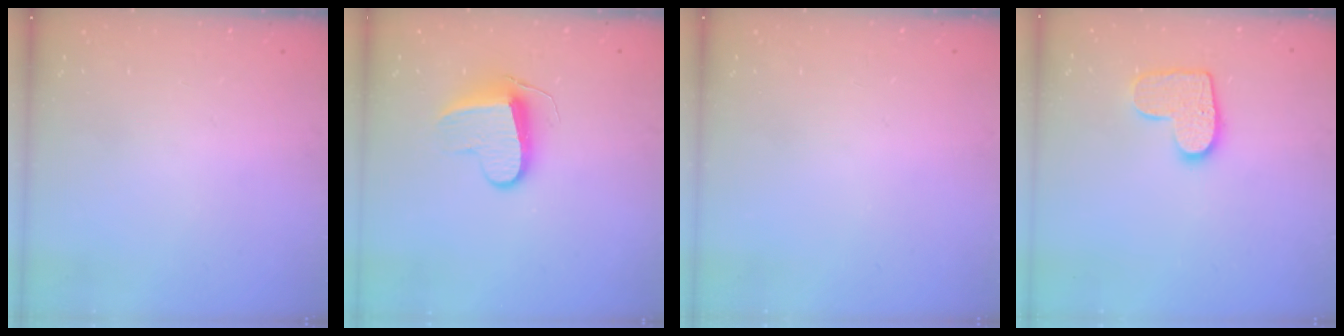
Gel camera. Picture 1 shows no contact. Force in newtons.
{"total": 9.1, "press": 9.1, "slide": 0.2}
{"total": 0.0}
{"total": 10.9, "press": 10.9, "slide": 0.6}